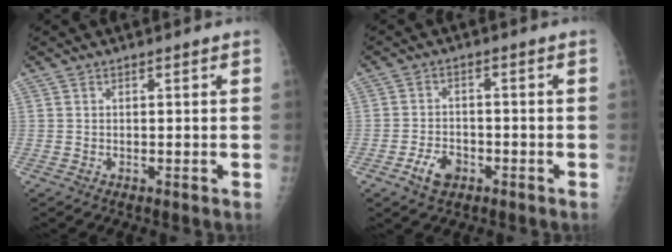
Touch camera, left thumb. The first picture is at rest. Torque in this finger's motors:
{"motor_torque": [-0.36, 0.45, 0.36, 0.15, 0.06]}